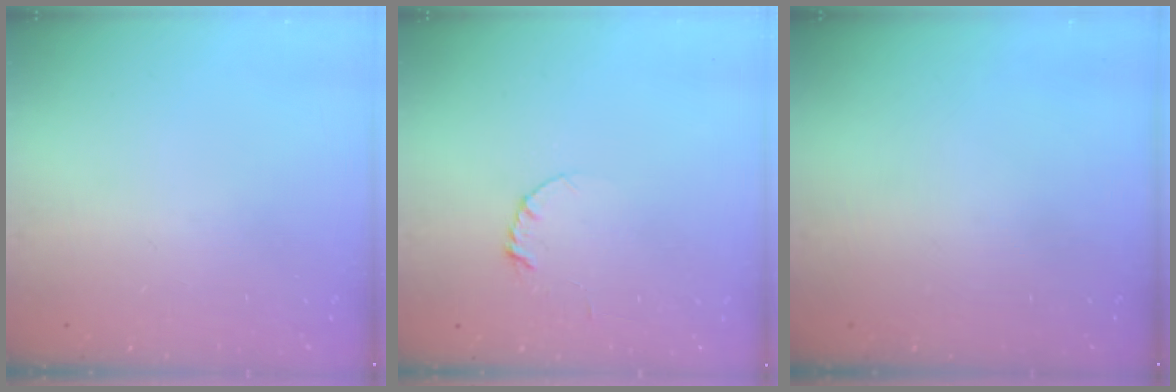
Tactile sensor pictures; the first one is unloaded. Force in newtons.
{"total": 3.5, "press": 3.5, "slide": 0.4}
{"total": 0.0}